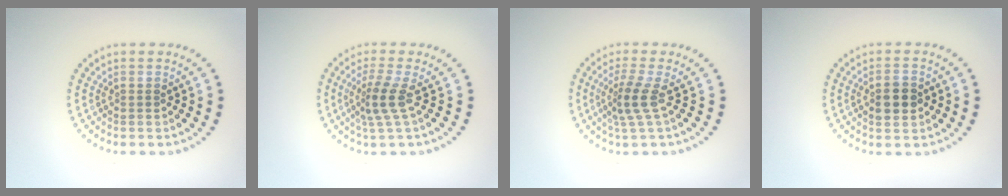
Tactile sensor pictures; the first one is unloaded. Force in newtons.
{"total": 2.6, "press": 1.9, "slide": 1.8}
{"total": 2.6, "press": 1.8, "slide": 1.8}
{"total": 2.9, "press": 2.9, "slide": 0.2}